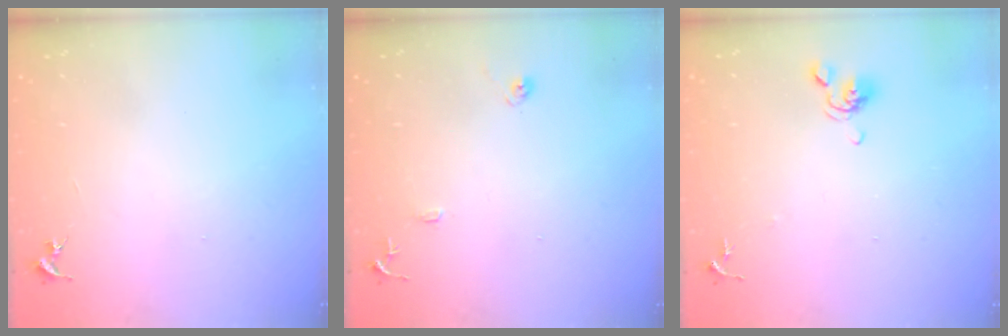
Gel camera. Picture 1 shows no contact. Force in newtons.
{"total": 9.1, "press": 9.1, "slide": 0.8}
{"total": 6.9, "press": 6.7, "slide": 1.6}